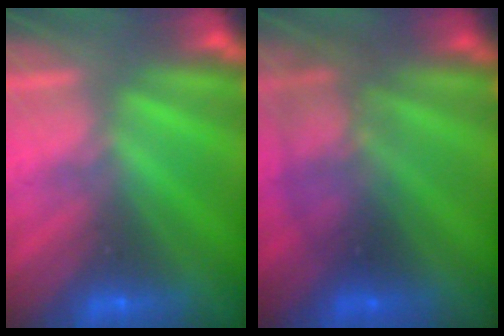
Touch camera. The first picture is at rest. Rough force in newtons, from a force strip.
{"total": 2.1}